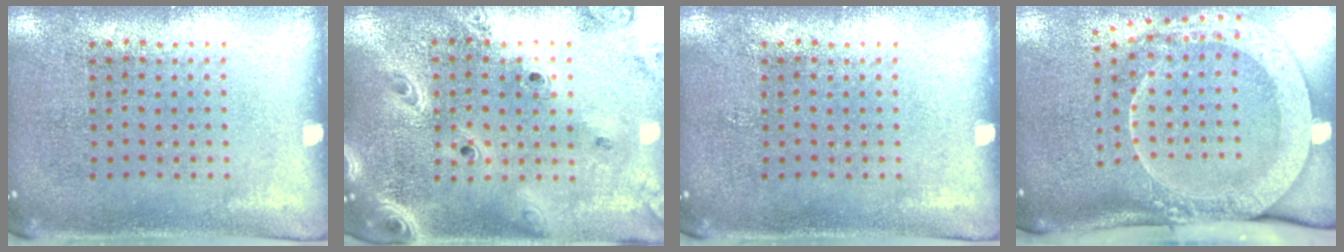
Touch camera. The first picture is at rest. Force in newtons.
{"total": 2.9, "press": 2.5, "slide": 1.6}
{"total": 0.0}
{"total": 3.0, "press": 2.1, "slide": 2.1}